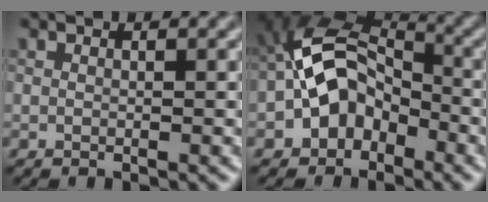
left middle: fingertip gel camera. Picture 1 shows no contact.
{"total": 7.5, "force": [-2.9, 5.1, 4.7], "torque": [-0.074, 0.020, -0.062]}